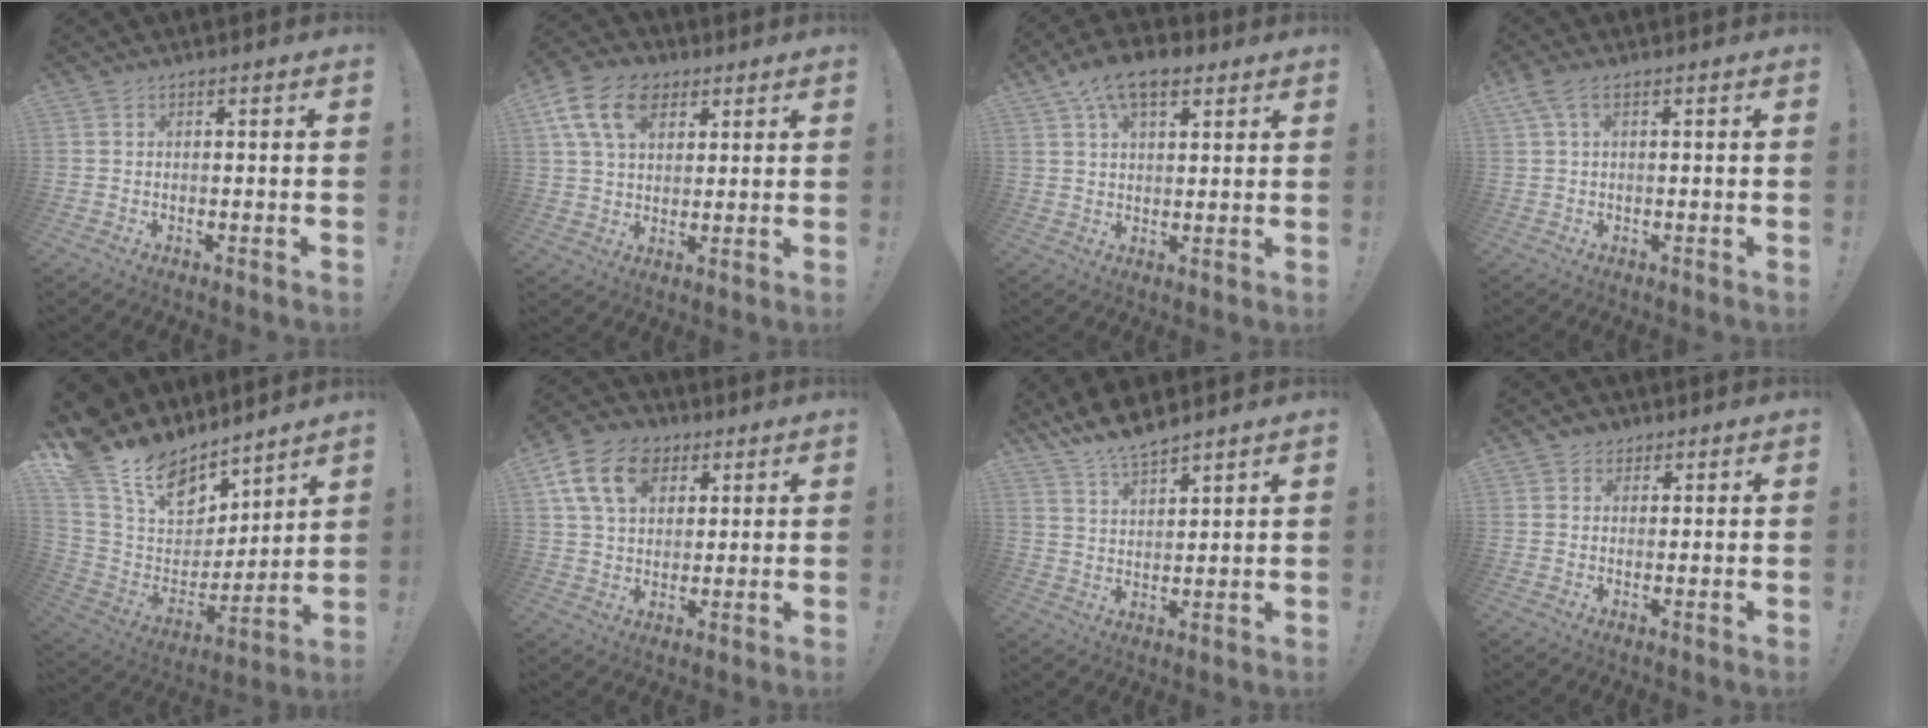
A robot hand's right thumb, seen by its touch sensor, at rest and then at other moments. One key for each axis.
{"total": 14.4, "fx": 6.2, "fy": 10.0, "fz": 8.3, "tx": -0.133, "ty": -0.011, "tz": 0.121}
{"total": 10.5, "fx": 5.9, "fy": 5.4, "fz": 6.8, "tx": -0.107, "ty": -0.014, "tz": 0.107}
{"total": 3.3, "fx": 1.4, "fy": 1.4, "fz": 2.6, "tx": -0.058, "ty": 0.004, "tz": 0.028}
{"total": 18.9, "fx": 13.7, "fy": 10.9, "fz": 7.1, "tx": -0.142, "ty": -0.093, "tz": 0.271}
{"total": 15.6, "fx": 6.2, "fy": 11.6, "fz": 8.4, "tx": -0.132, "ty": -0.014, "tz": 0.123}
{"total": 8.1, "fx": 7.4, "fy": 1.8, "fz": 2.8, "tx": -0.059, "ty": -0.048, "tz": 0.139}
{"total": 3.0, "fx": 1.5, "fy": 2.5, "fz": 0.5, "tx": -0.006, "ty": -0.001, "tz": 0.028}